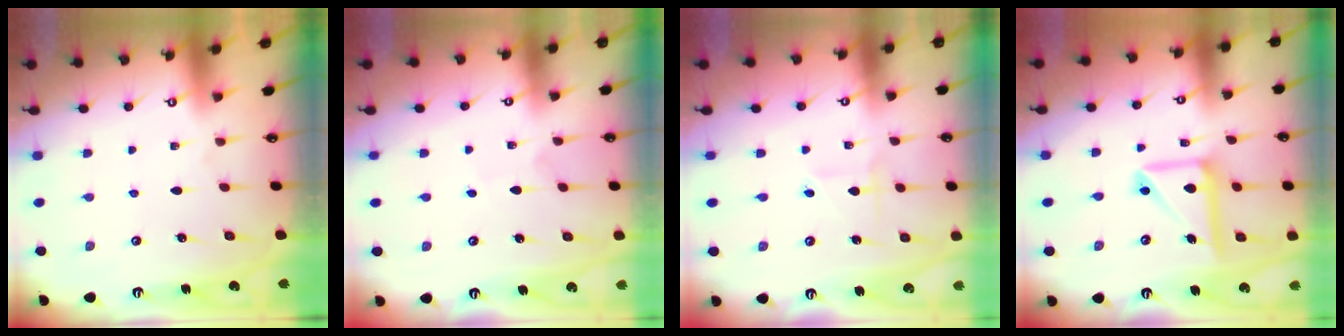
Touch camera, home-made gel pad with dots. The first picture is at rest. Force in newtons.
{"total": 2.9, "press": 2.8, "slide": 0.2}
{"total": 2.3, "press": 2.2, "slide": 0.9}
{"total": 13.8, "press": 13.7, "slide": 1.7}